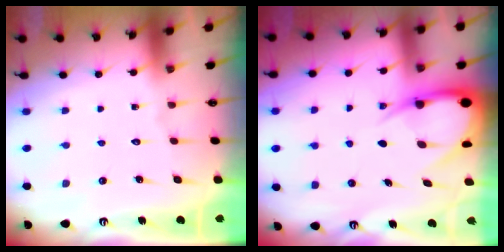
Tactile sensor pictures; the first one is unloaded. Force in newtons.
{"total": 8.6, "press": 8.5, "slide": 0.9}